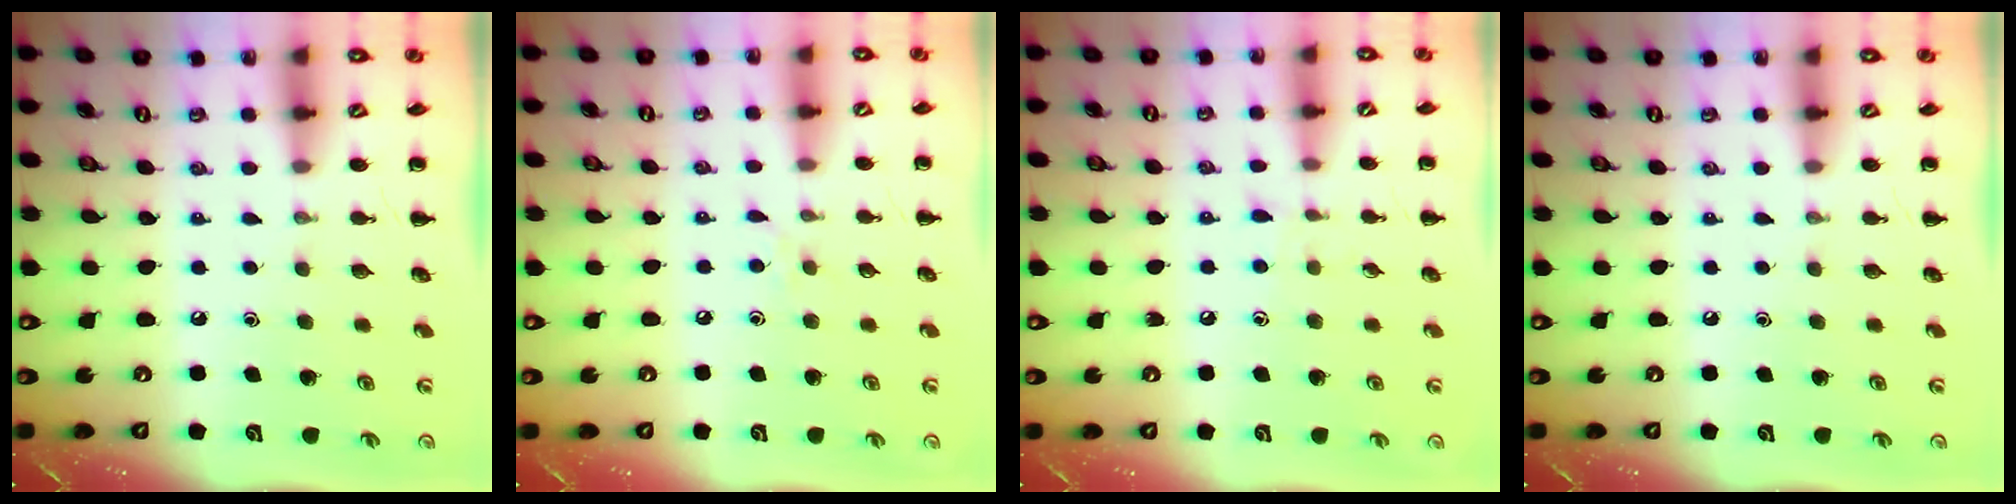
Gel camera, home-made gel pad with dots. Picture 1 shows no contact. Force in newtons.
{"total": 3.5, "press": 3.2, "slide": 1.5}
{"total": 4.8, "press": 4.4, "slide": 1.8}
{"total": 0.0}